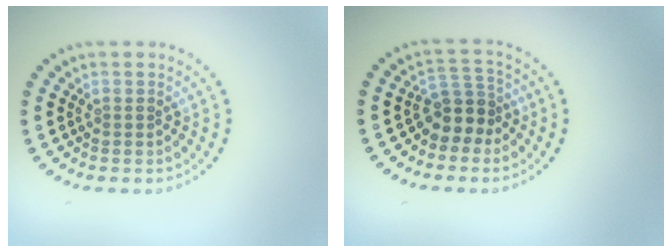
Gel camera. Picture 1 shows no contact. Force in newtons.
{"total": 2.9, "press": 2.3, "slide": 1.8}